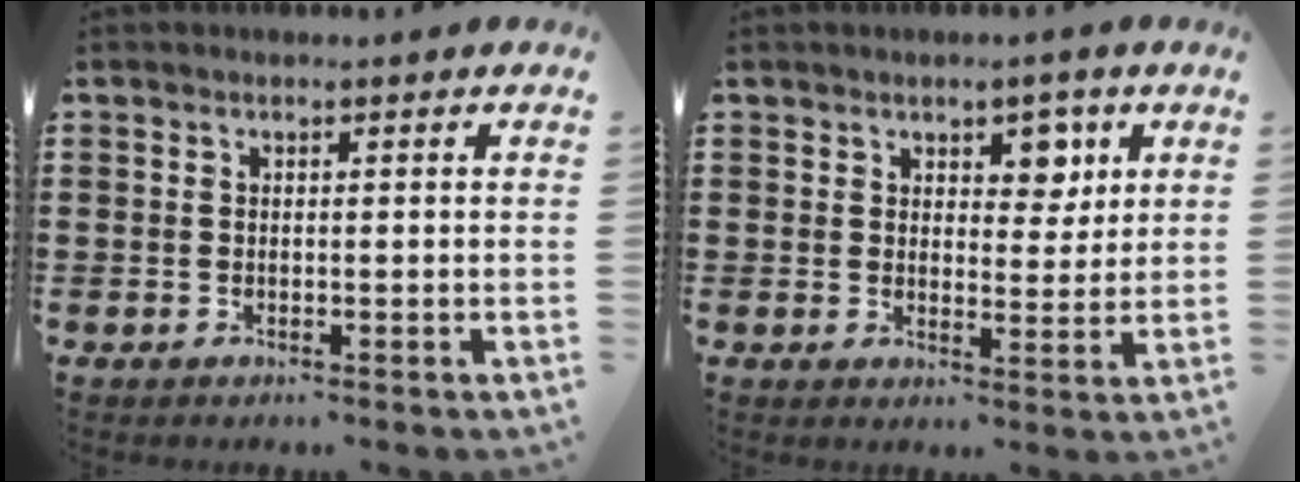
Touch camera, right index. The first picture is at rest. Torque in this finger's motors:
{"motor_torque": [-0.03, 0.07, 0.30, 0.05]}